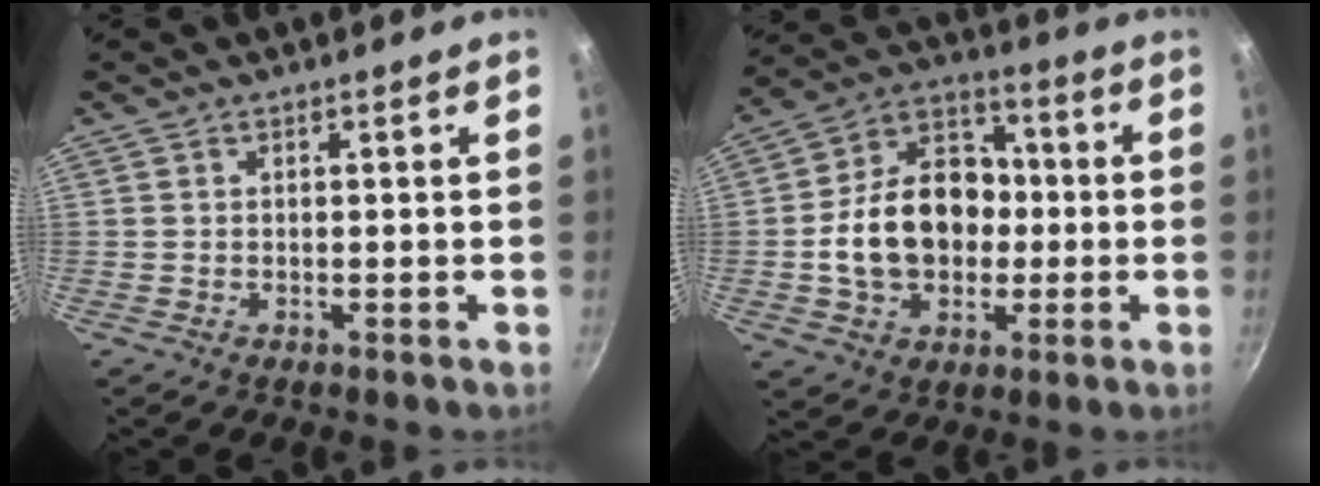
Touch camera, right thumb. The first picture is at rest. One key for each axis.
{"total": 17.5, "fx": -1.3, "fy": 13.2, "fz": 11.4, "tx": -0.159, "ty": 0.040, "tz": -0.029}